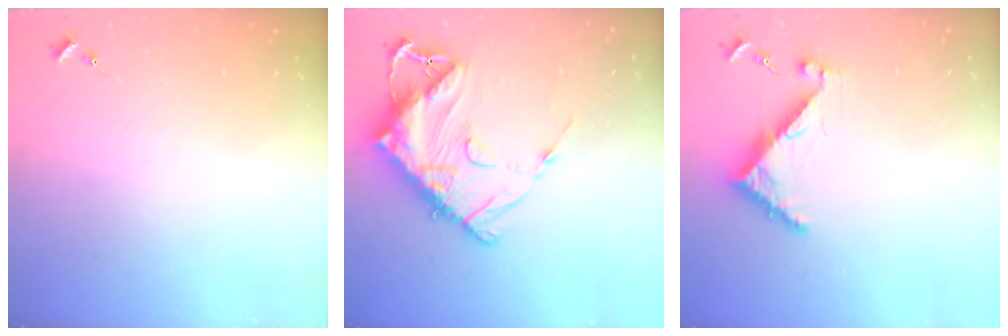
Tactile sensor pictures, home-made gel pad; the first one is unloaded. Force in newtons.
{"total": 18.7, "press": 18.6, "slide": 1.9}
{"total": 6.3, "press": 6.3, "slide": 0.5}